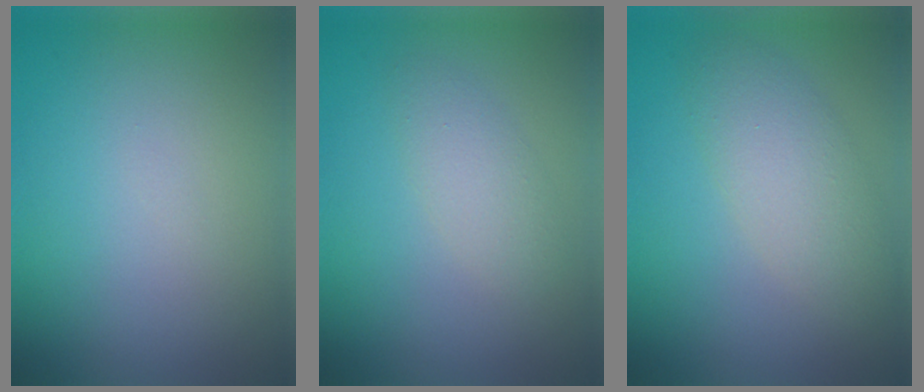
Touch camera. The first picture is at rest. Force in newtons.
{"total": 2.3, "press": 2.3, "slide": 0.1}
{"total": 3.9, "press": 3.9, "slide": 0.0}